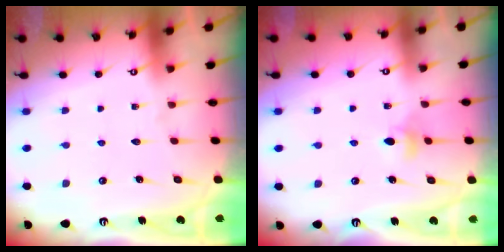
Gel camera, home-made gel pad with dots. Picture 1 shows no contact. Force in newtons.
{"total": 4.6, "press": 4.4, "slide": 1.0}